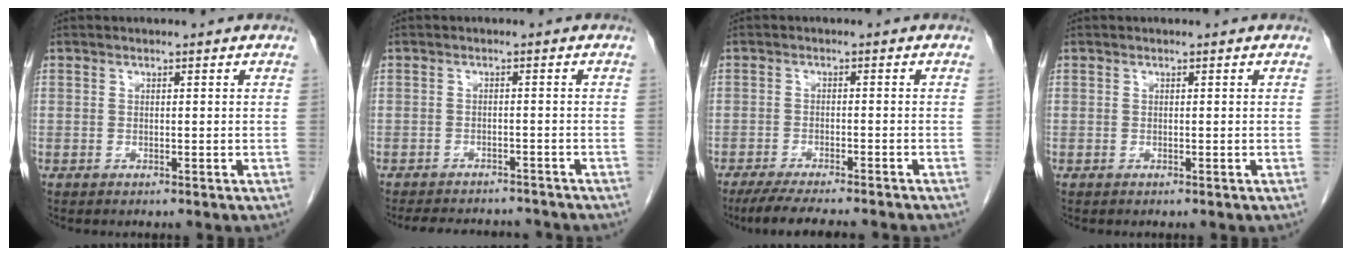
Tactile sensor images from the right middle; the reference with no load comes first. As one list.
[{"total": 10.1, "force": [-9.3, 2.9, 2.7], "torque": [-0.051, 0.007, -0.113]}, {"total": 11.4, "force": [-9.9, 1.2, 5.5], "torque": [-0.074, -0.018, -0.141]}, {"total": 0.0}]